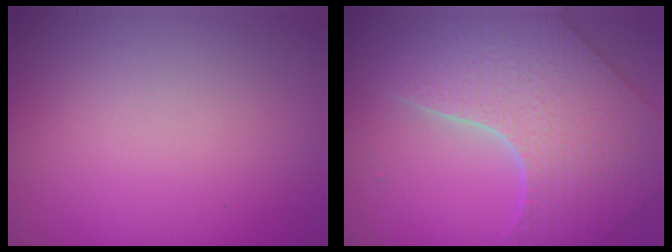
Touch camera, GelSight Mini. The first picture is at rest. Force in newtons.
{"total": 6.4, "press": 5.7, "slide": 3.1}